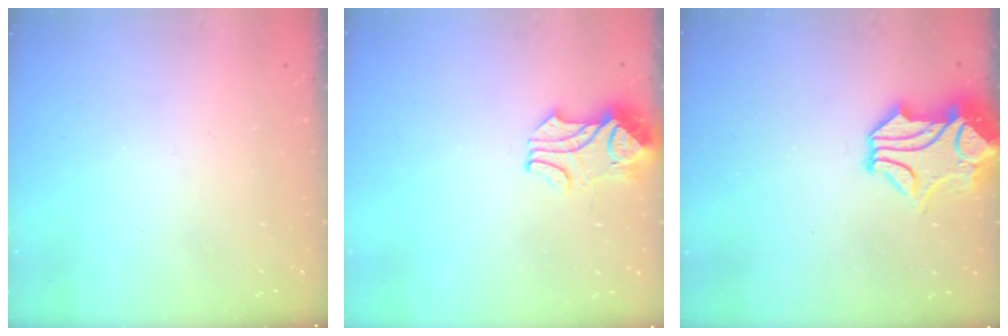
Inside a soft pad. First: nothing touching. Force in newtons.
{"total": 2.2, "press": 2.1, "slide": 0.7}
{"total": 3.3, "press": 3.0, "slide": 1.4}